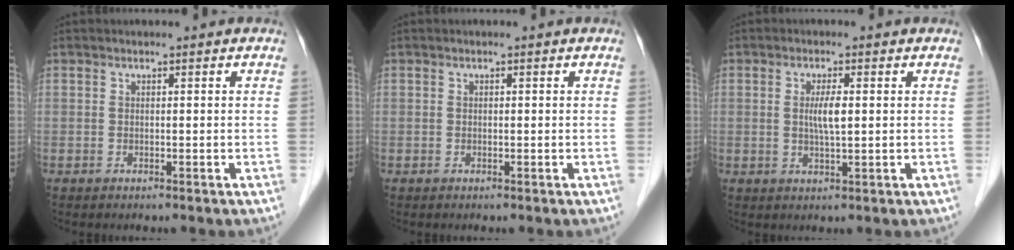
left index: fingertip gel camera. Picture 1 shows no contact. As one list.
[{"total": 0.0}, {"total": 3.3, "force": [0.4, 0.4, 3.3], "torque": [-0.061, -0.001, 0.006]}]